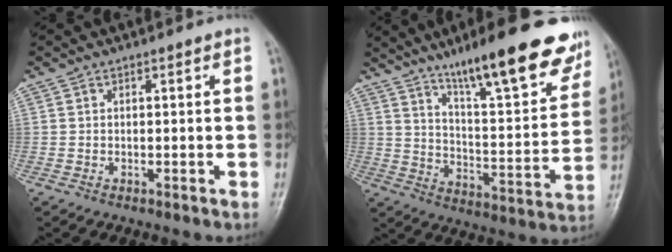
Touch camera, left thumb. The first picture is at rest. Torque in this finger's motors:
{"motor_torque": [0.78, 0.72, 1.41, -1.36, 0.14]}